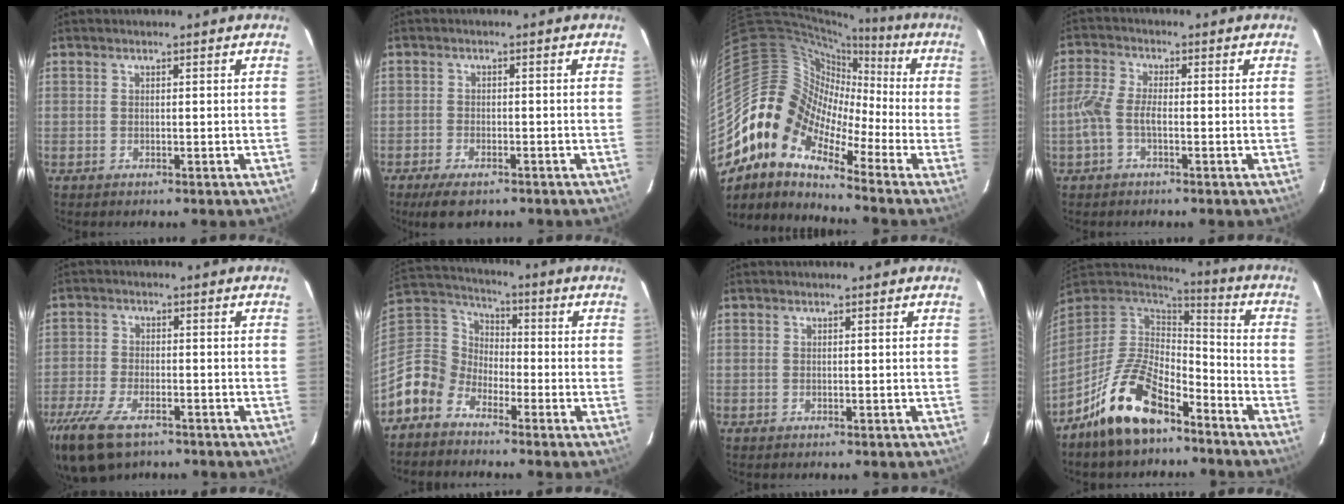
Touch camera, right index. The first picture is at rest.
{"total": 5.5, "force": [-4.1, 2.2, 3.1], "torque": [-0.078, -0.016, -0.069]}
{"total": 11.5, "force": [-6.0, 7.9, 5.8], "torque": [-0.092, 0.018, -0.146]}
{"total": 4.9, "force": [-1.5, 1.8, 4.3], "torque": [-0.103, 0.008, -0.033]}
{"total": 13.9, "force": [-9.4, 6.4, 8.1], "torque": [-0.204, -0.038, -0.172]}
{"total": 10.2, "force": [-6.8, 7.2, 2.5], "torque": [-0.079, 0.031, -0.156]}
{"total": 0.0}
{"total": 16.5, "force": [-11.0, 7.0, 10.1], "torque": [-0.208, 0.002, -0.200]}